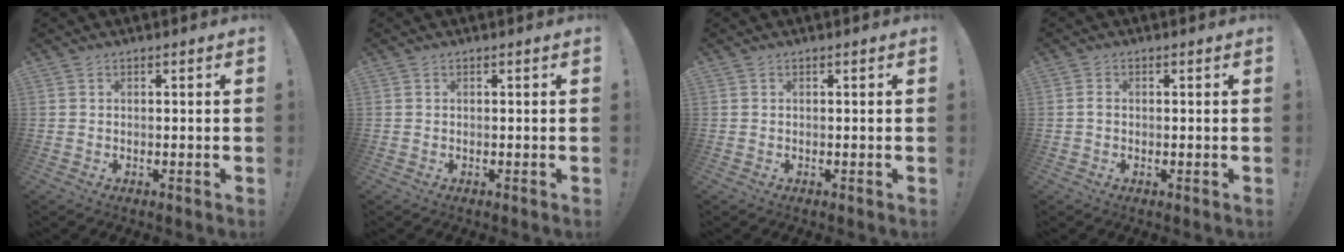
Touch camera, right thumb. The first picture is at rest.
{"total": 0.0}
{"total": 0.0}
{"total": 0.8, "force": [-0.1, 0.6, 0.6], "torque": [-0.020, 0.006, 0.000]}